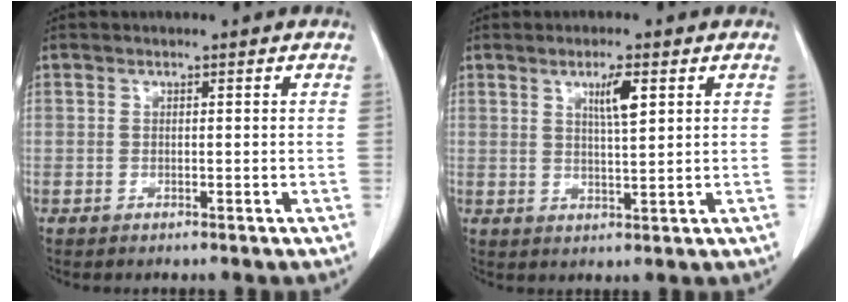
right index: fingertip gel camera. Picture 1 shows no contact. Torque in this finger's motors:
{"motor_torque": [0.48, 0.31, 0.26, 0.06]}